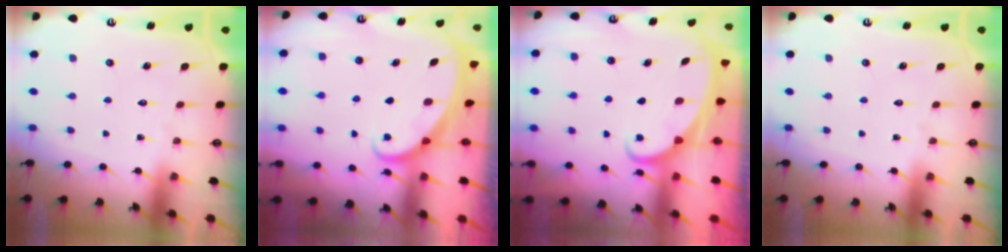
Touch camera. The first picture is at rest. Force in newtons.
{"total": 1.9, "press": 1.9, "slide": 0.2}
{"total": 1.9, "press": 1.9, "slide": 0.3}
{"total": 0.0}